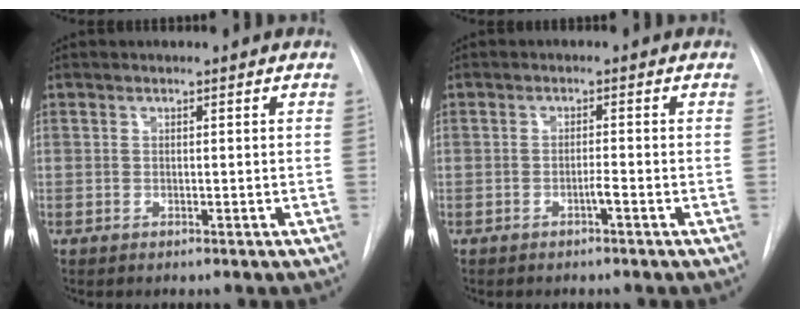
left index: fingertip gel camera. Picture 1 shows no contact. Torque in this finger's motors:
{"motor_torque": [0.10, 0.00, 0.00, 0.00]}